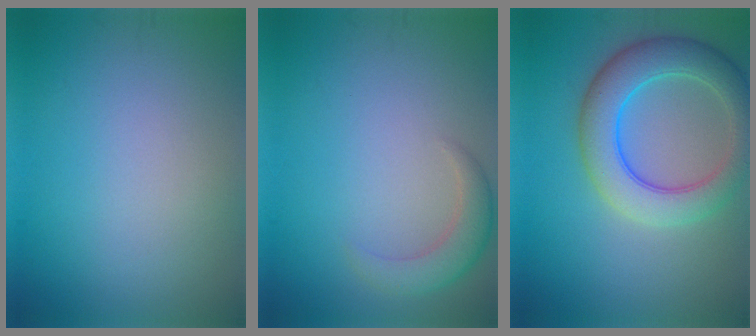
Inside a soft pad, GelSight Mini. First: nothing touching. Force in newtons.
{"total": 2.8, "press": 2.8, "slide": 0.2}
{"total": 6.7, "press": 6.7, "slide": 0.4}